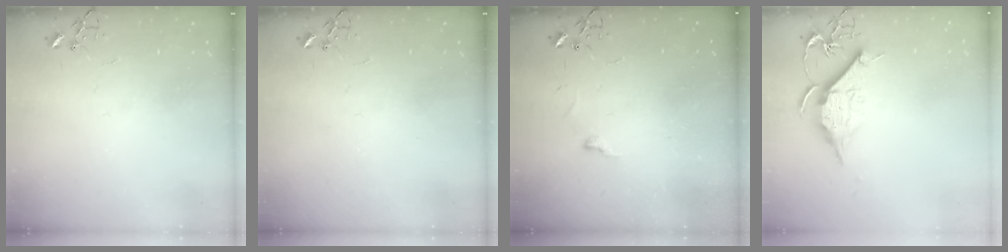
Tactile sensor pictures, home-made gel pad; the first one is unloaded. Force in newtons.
{"total": 0.0}
{"total": 3.8, "press": 3.8, "slide": 0.5}
{"total": 11.7, "press": 11.7, "slide": 0.9}